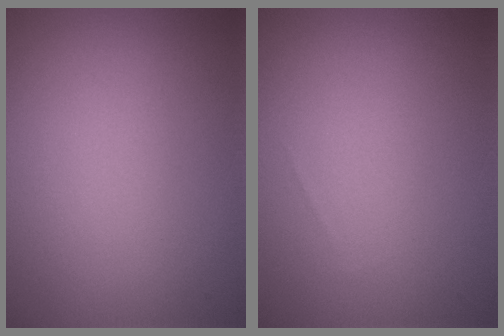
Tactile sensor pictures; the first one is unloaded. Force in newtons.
{"total": 0.0}